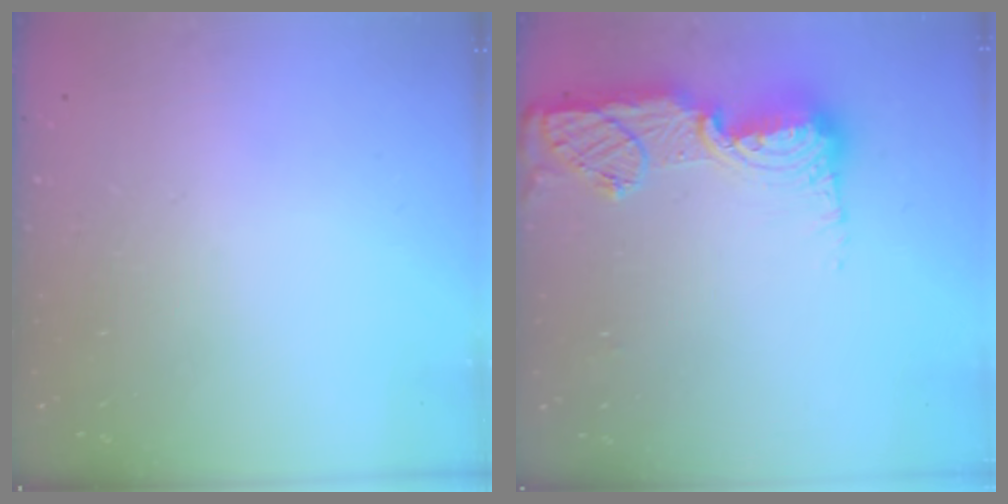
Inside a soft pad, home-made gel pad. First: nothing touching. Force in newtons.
{"total": 15.4, "press": 15.4, "slide": 1.2}